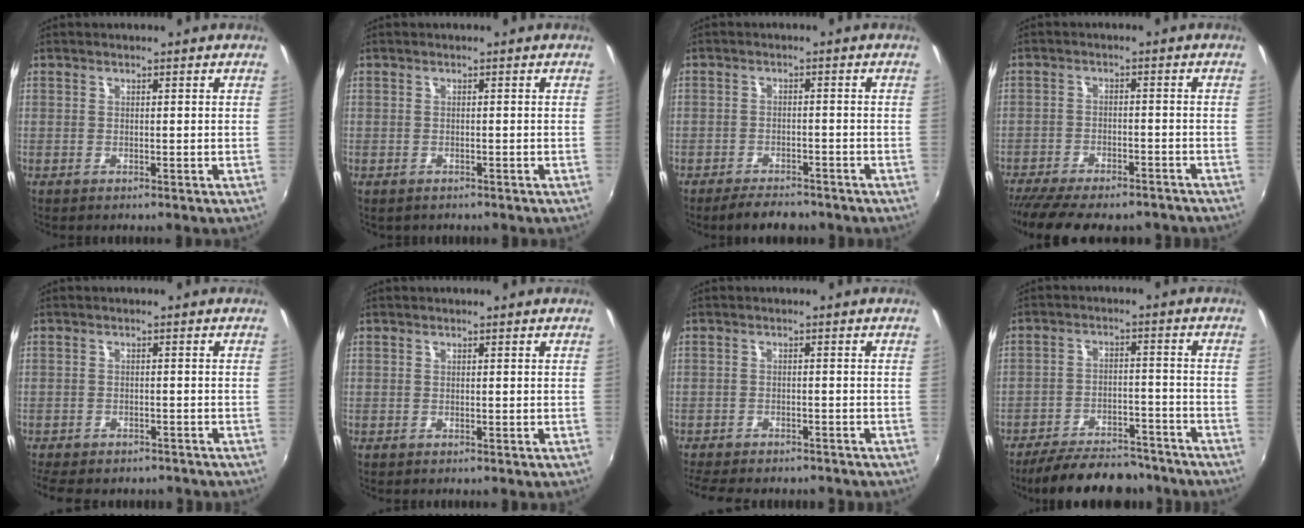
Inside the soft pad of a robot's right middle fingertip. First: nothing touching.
{"total": 0.7, "force": [-0.6, 0.4, 0.2], "torque": [-0.009, -0.001, -0.006]}
{"total": 5.6, "force": [-4.8, 2.0, 2.1], "torque": [-0.056, 0.002, -0.072]}
{"total": 16.1, "force": [-13.4, 4.7, 7.6], "torque": [-0.160, -0.035, -0.190]}
{"total": 9.6, "force": [-8.0, 3.4, 4.1], "torque": [-0.096, -0.025, -0.114]}
{"total": 0.0}
{"total": 10.5, "force": [-9.1, 2.9, 4.4], "torque": [-0.104, -0.024, -0.135]}
{"total": 17.3, "force": [-14.9, 5.4, 6.9], "torque": [-0.141, 0.006, -0.201]}